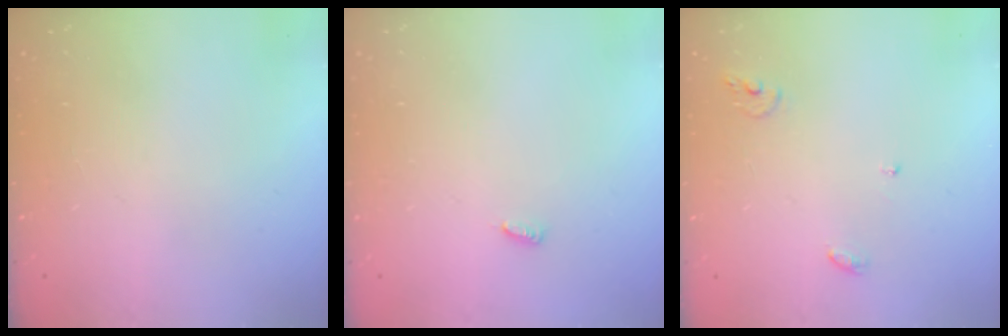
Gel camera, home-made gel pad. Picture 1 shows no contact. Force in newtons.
{"total": 3.2, "press": 3.2, "slide": 0.5}
{"total": 5.4, "press": 5.4, "slide": 0.2}